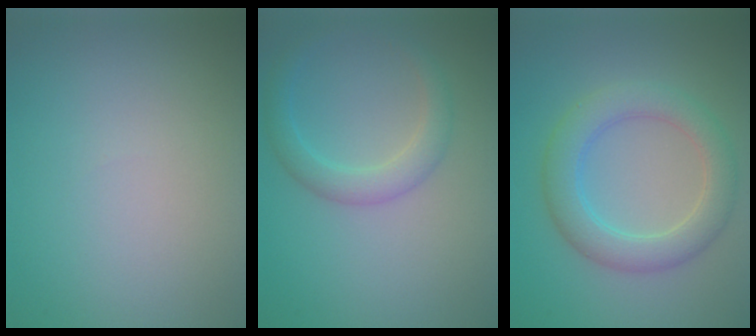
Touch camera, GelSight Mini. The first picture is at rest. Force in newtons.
{"total": 2.7, "press": 2.7, "slide": 0.1}
{"total": 4.6, "press": 4.6, "slide": 0.4}